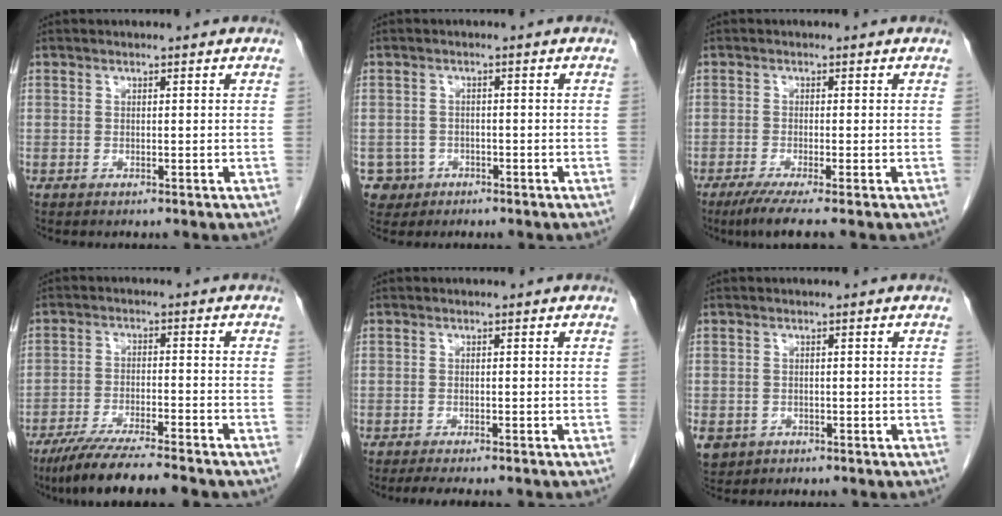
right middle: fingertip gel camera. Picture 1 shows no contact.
{"total": 3.6, "force": [-1.7, 3.1, -0.3], "torque": [0.007, 0.011, -0.028]}
{"total": 4.5, "force": [-3.1, -0.4, 3.1], "torque": [-0.055, -0.015, -0.059]}
{"total": 11.7, "force": [-9.8, 0.7, 6.4], "torque": [-0.100, -0.029, -0.156]}
{"total": 5.1, "force": [-4.3, 0.9, 2.5], "torque": [-0.033, -0.010, -0.060]}
{"total": 5.6, "force": [-2.7, 4.6, 1.6], "torque": [-0.041, -0.003, -0.037]}